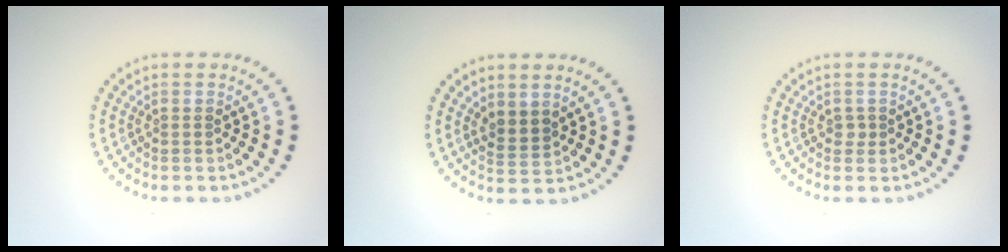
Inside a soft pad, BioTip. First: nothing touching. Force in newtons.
{"total": 1.9, "press": 1.5, "slide": 1.1}
{"total": 0.6, "press": 0.5, "slide": 0.3}